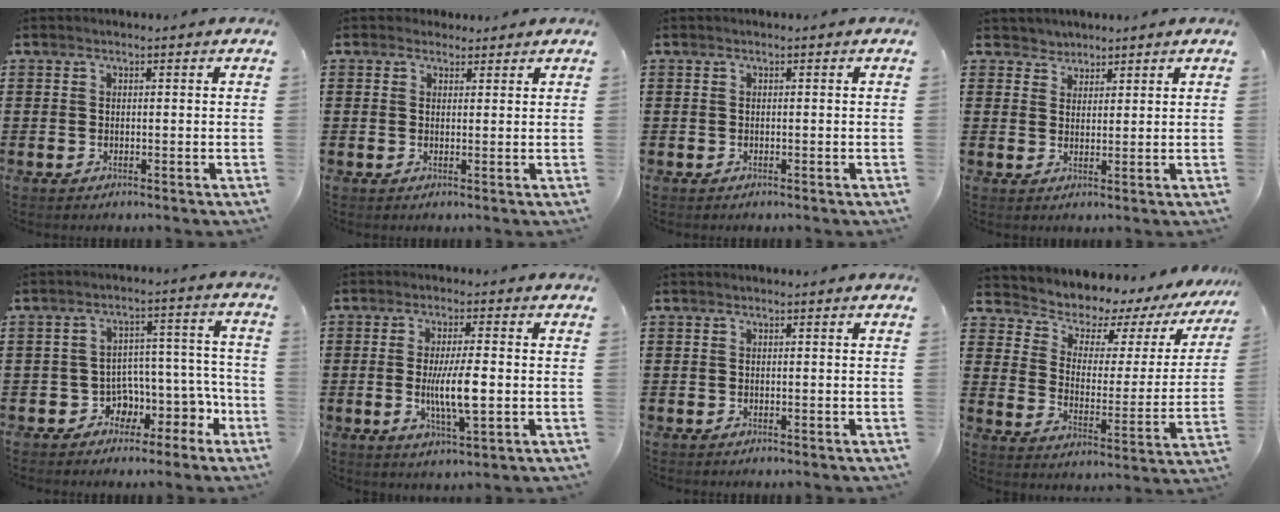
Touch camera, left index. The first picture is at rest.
{"total": 1.8, "force": [1.5, 1.1, 0.1], "torque": [-0.008, 0.007, 0.029]}
{"total": 0.0}
{"total": 2.4, "force": [1.9, 1.4, -0.3], "torque": [-0.005, 0.006, 0.037]}
{"total": 4.8, "force": [-2.5, 4.0, 0.8], "torque": [-0.035, -0.005, -0.045]}
{"total": 7.7, "force": [-0.7, 1.6, 7.5], "torque": [-0.150, -0.009, -0.019]}
{"total": 0.0}
{"total": 5.0, "force": [4.5, 2.1, 0.5], "torque": [-0.038, -0.049, 0.071]}